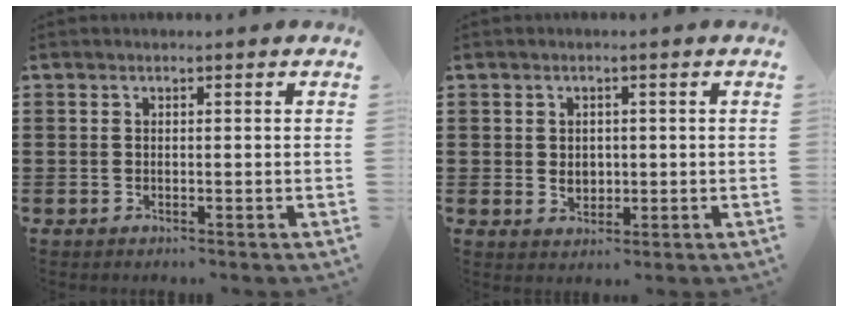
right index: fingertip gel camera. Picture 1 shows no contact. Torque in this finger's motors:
{"motor_torque": [1.09, 1.05, 0.07, 0.02]}